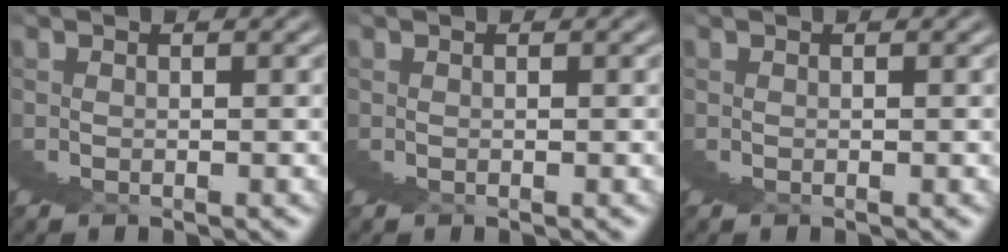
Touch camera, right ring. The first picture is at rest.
{"total": 0.0}
{"total": 0.0}